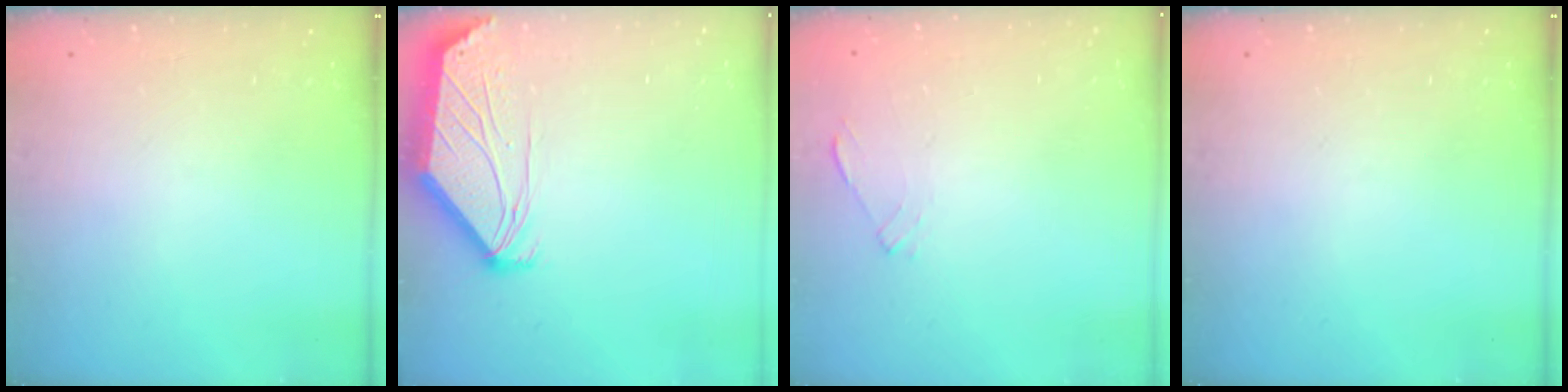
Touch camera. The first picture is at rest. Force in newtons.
{"total": 1.6, "press": 1.5, "slide": 0.5}
{"total": 0.6, "press": 0.5, "slide": 0.2}
{"total": 0.0}